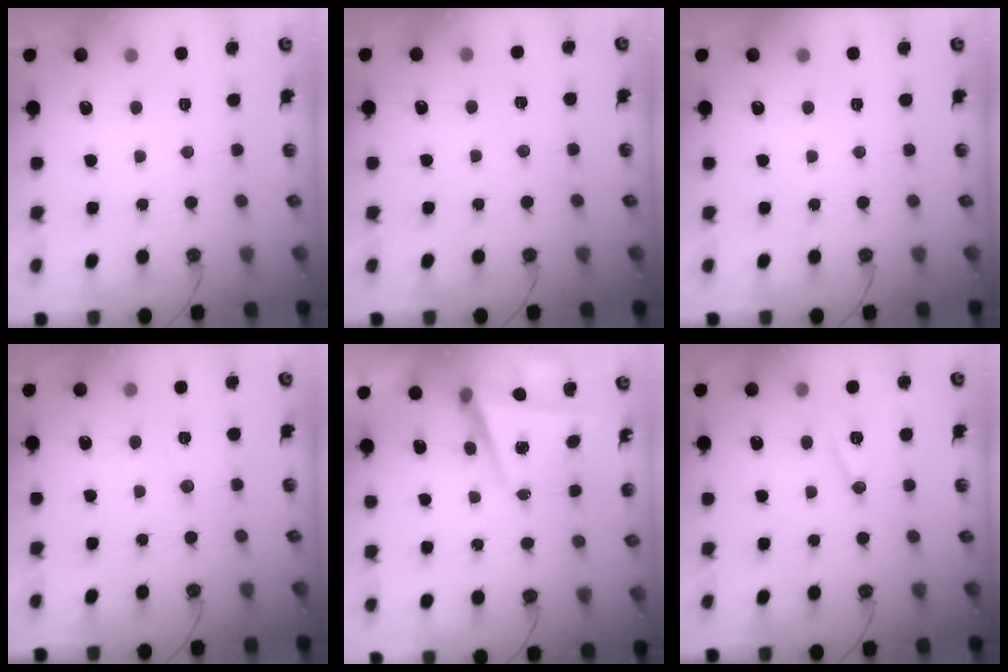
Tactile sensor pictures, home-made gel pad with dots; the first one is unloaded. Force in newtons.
{"total": 6.2, "press": 4.3, "slide": 4.4}
{"total": 0.0}
{"total": 4.4, "press": 4.0, "slide": 1.8}
{"total": 5.7, "press": 5.1, "slide": 2.6}
{"total": 9.6, "press": 9.0, "slide": 3.5}